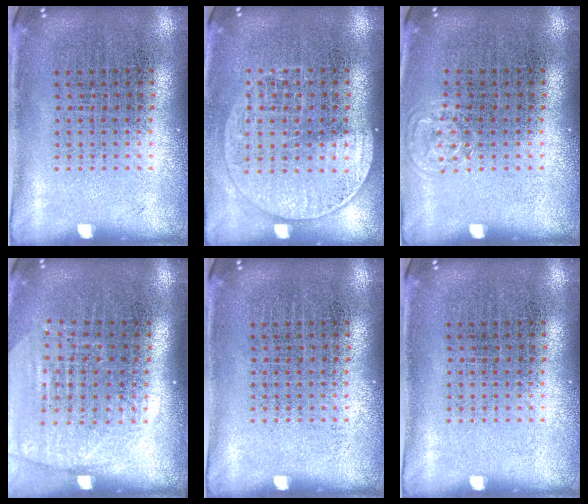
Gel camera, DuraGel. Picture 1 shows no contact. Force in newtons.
{"total": 1.5, "press": 1.3, "slide": 0.7}
{"total": 0.6, "press": 0.6, "slide": 0.1}
{"total": 1.7, "press": 1.5, "slide": 0.8}
{"total": 0.0}
{"total": 0.0}